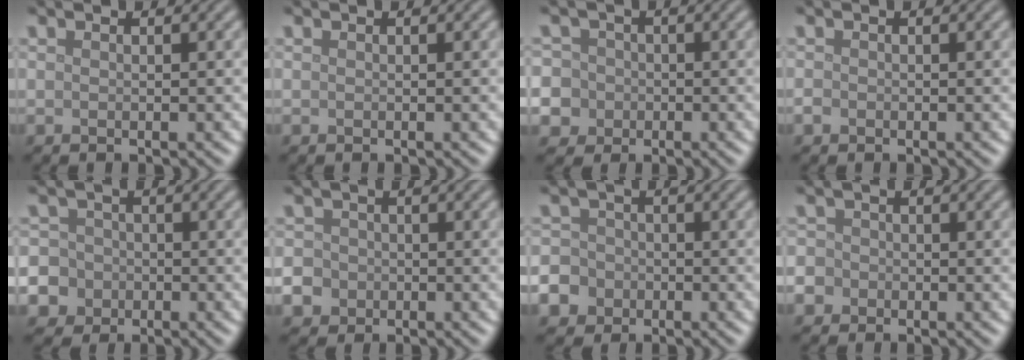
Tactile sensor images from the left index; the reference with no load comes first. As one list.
[{"total": 0.0}, {"total": 9.2, "force": [-2.2, 8.6, 2.4], "torque": [-0.061, 0.006, -0.075]}, {"total": 0.5, "force": [-0.3, 0.4, 0.1], "torque": [-0.001, -0.004, -0.006]}, {"total": 10.7, "force": [-4.2, 9.6, 2.3], "torque": [-0.070, -0.016, -0.107]}, {"total": 7.6, "force": [-3.0, 6.6, 2.1], "torque": [-0.056, -0.014, -0.082]}, {"total": 8.3, "force": [-3.9, 7.1, 1.9], "torque": [-0.057, -0.022, -0.094]}, {"total": 4.3, "force": [-1.7, 3.8, 1.1], "torque": [-0.014, 0.000, -0.057]}]